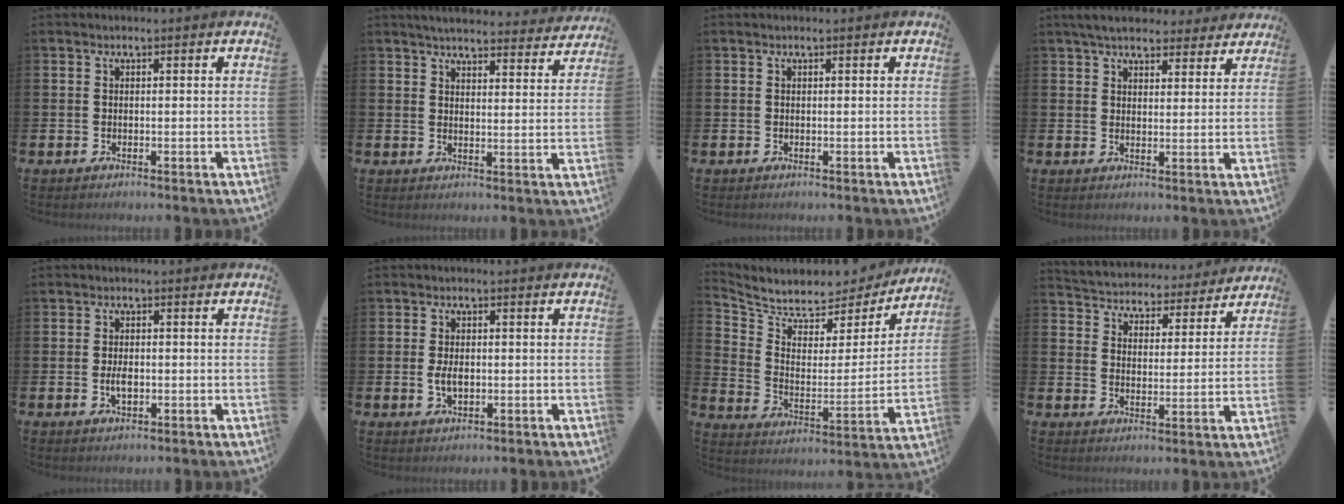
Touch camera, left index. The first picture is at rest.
{"total": 4.7, "force": [4.6, 0.5, 0.8], "torque": [-0.022, -0.033, 0.079]}
{"total": 0.0}
{"total": 5.8, "force": [5.3, 1.7, 1.3], "torque": [-0.035, -0.021, 0.096]}
{"total": 2.4, "force": [-0.4, 1.3, 2.0], "torque": [-0.023, -0.005, -0.010]}
{"total": 2.9, "force": [-0.2, 1.7, 2.3], "torque": [-0.030, 0.000, -0.008]}
{"total": 6.3, "force": [5.7, 2.5, 0.9], "torque": [-0.055, -0.053, 0.094]}
{"total": 4.8, "force": [4.7, 1.3, -0.2], "torque": [-0.015, -0.047, 0.076]}